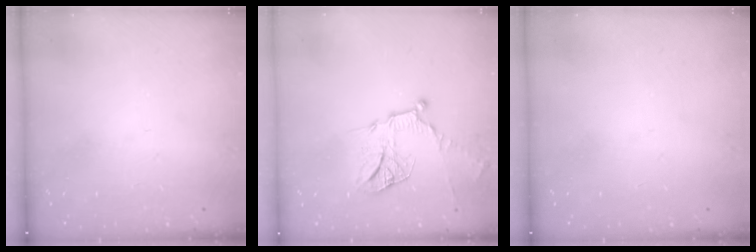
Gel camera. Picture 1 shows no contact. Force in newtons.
{"total": 13.4, "press": 13.3, "slide": 1.2}
{"total": 0.0}